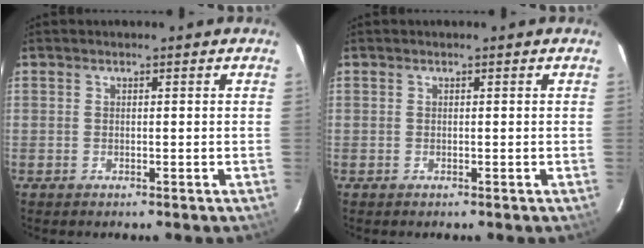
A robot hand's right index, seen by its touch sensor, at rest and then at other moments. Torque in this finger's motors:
{"motor_torque": [0.06, 0.08, 0.00, 0.00]}